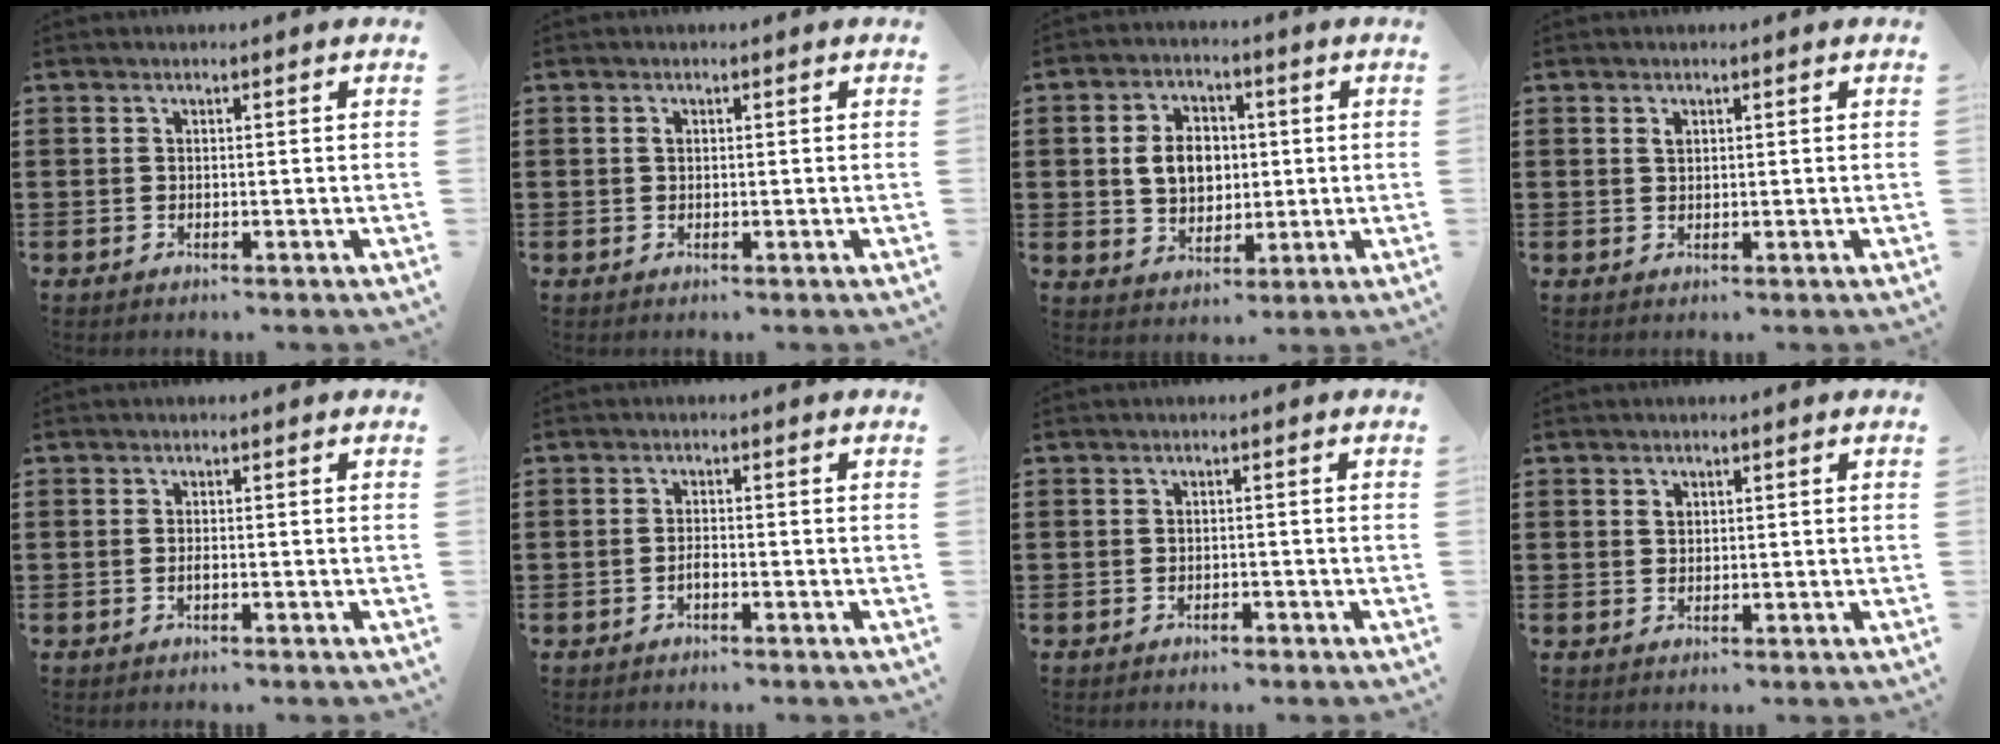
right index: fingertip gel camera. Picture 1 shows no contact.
{"total": 0.8, "force": [0.2, 0.5, 0.5], "torque": [-0.012, 0.003, 0.004]}
{"total": 6.9, "force": [0.5, 5.3, 4.4], "torque": [-0.097, 0.007, -0.001]}
{"total": 1.0, "force": [0.5, 0.6, 0.6], "torque": [-0.014, 0.003, 0.009]}
{"total": 0.7, "force": [-0.3, 0.0, 0.6], "torque": [-0.013, -0.008, -0.003]}
{"total": 1.2, "force": [-0.7, 0.3, 0.9], "torque": [-0.020, -0.004, -0.012]}
{"total": 0.8, "force": [-0.8, 0.0, 0.2], "torque": [-0.009, -0.006, -0.015]}
{"total": 1.2, "force": [0.5, 0.8, 0.6], "torque": [-0.013, 0.004, 0.010]}